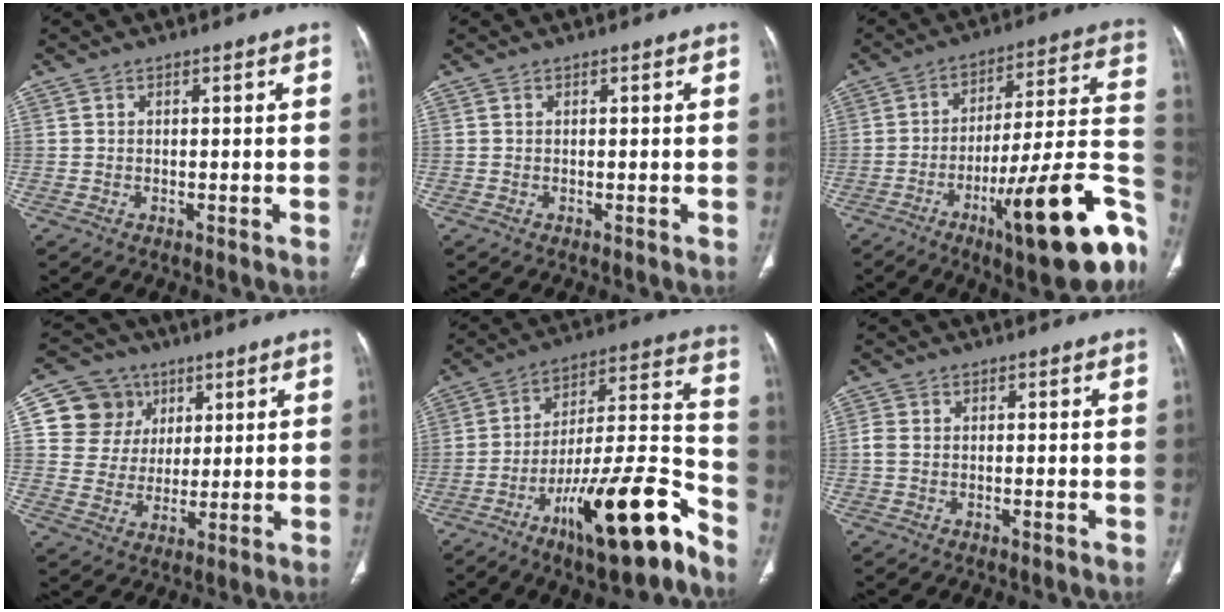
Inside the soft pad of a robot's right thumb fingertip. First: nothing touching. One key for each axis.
{"total": 0.0}
{"total": 26.2, "fx": -11.5, "fy": 5.8, "fz": 22.8, "tx": -0.253, "ty": 0.065, "tz": -0.162}
{"total": 11.3, "fx": 4.3, "fy": 10.1, "fz": 2.7, "tx": -0.009, "ty": -0.008, "tz": 0.079}
{"total": 22.9, "fx": -14.1, "fy": 5.3, "fz": 17.3, "tx": -0.244, "ty": 0.094, "tz": -0.224}
{"total": 1.9, "fx": -0.6, "fy": 1.1, "fz": 1.4, "tx": -0.039, "ty": 0.003, "tz": -0.012}